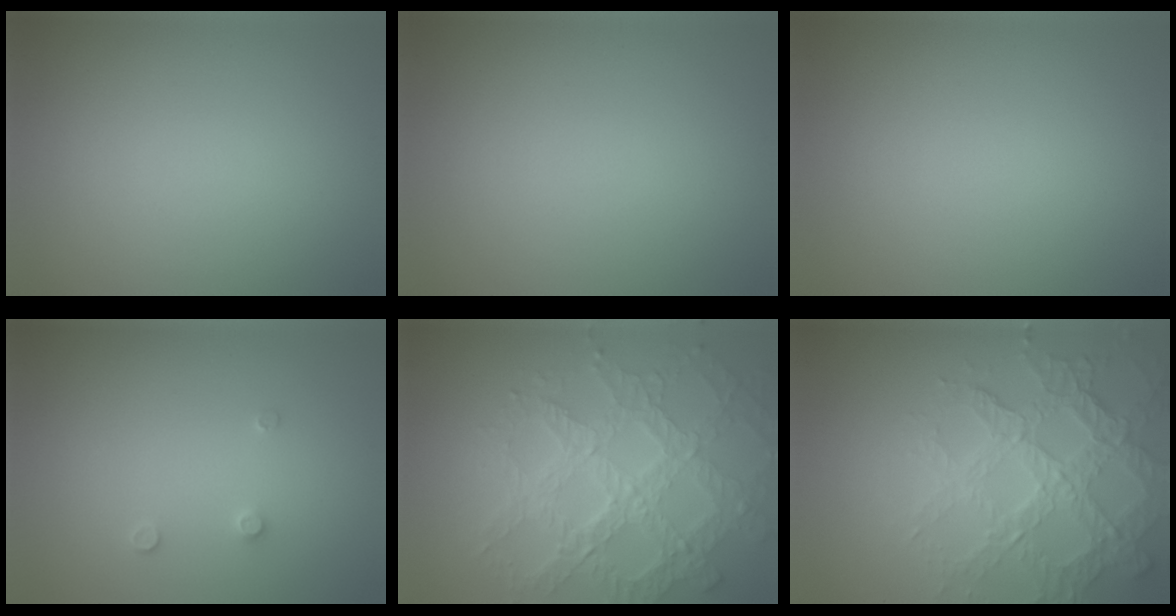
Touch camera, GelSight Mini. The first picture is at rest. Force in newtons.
{"total": 0.0}
{"total": 0.0}
{"total": 0.8, "press": 0.8, "slide": 0.0}
{"total": 8.1, "press": 6.0, "slide": 5.5}
{"total": 7.4, "press": 5.2, "slide": 5.2}